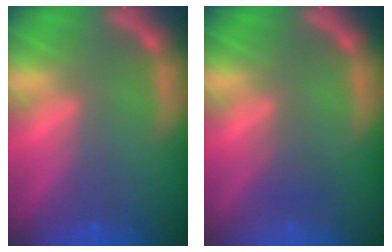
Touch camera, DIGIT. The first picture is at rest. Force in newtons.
{"total": 1.5}